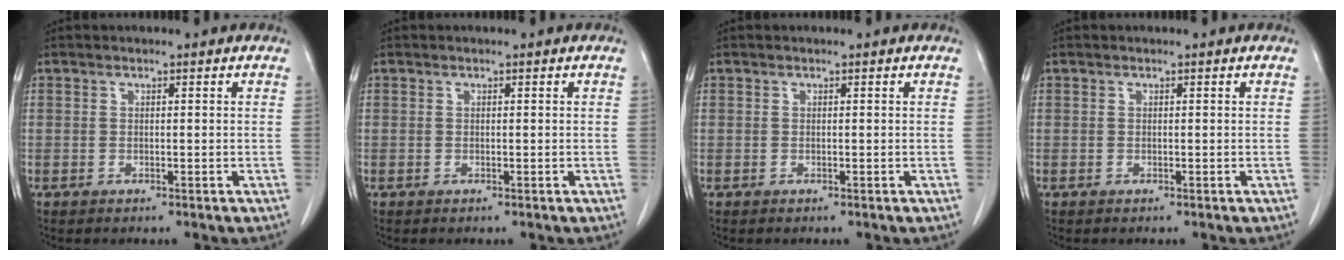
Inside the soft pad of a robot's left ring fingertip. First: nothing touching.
{"total": 0.0}
{"total": 0.0}
{"total": 0.0}